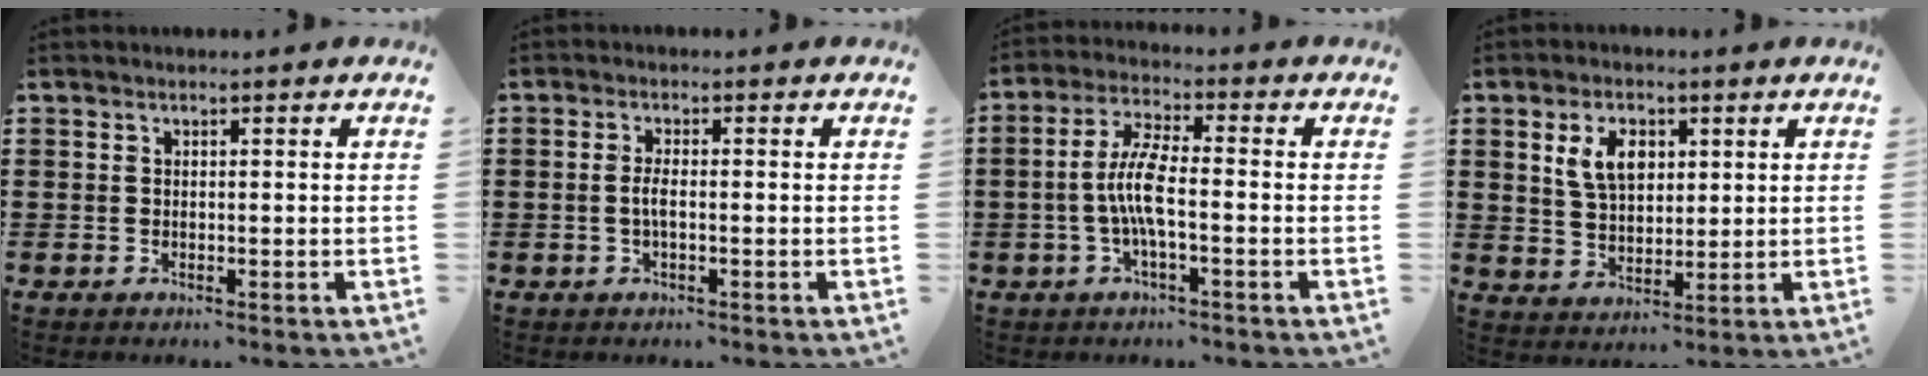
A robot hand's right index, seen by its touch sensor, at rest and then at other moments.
{"total": 2.2, "force": [-0.4, 0.5, 2.1], "torque": [-0.047, -0.002, -0.011]}
{"total": 6.6, "force": [-1.3, 1.6, 6.3], "torque": [-0.140, -0.006, -0.031]}
{"total": 6.1, "force": [2.4, 3.6, 4.2], "torque": [-0.094, 0.009, 0.038]}